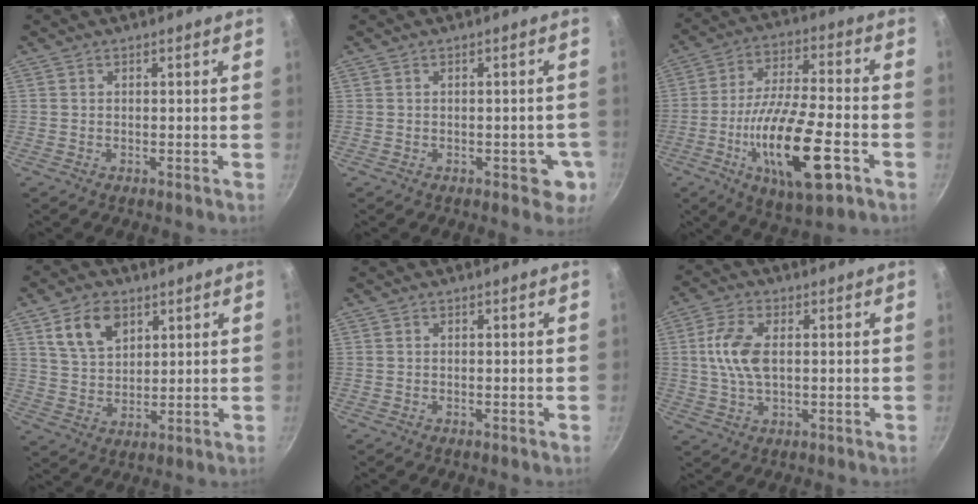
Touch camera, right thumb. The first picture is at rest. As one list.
[{"total": 4.5, "force": [-1.3, 2.6, 3.4], "torque": [-0.015, 0.004, -0.015]}, {"total": 19.6, "force": [-7.1, 6.2, 17.2], "torque": [-0.302, 0.019, -0.124]}, {"total": 9.2, "force": [4.5, 5.8, 5.4], "torque": [-0.078, -0.015, 0.090]}, {"total": 0.0}, {"total": 8.4, "force": [1.0, 4.5, 7.0], "torque": [-0.139, 0.009, 0.015]}]